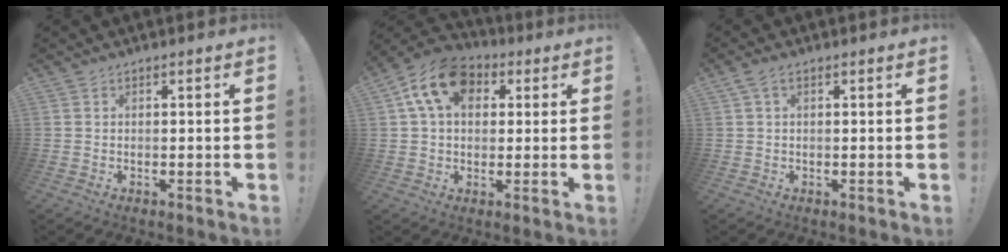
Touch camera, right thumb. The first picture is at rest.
{"total": 13.5, "force": [4.9, 9.3, 8.4], "torque": [-0.145, 0.000, 0.096]}
{"total": 2.4, "force": [0.7, 1.0, 2.0], "torque": [-0.046, 0.006, 0.014]}